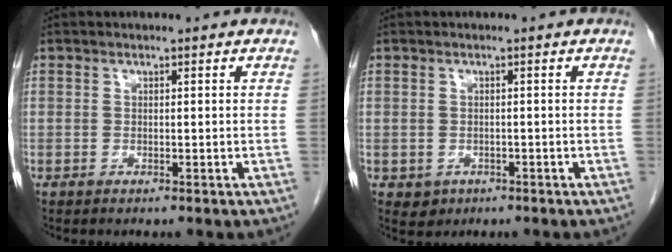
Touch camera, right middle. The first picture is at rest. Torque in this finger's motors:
{"motor_torque": [0.27, -0.27, -0.02, -0.01]}